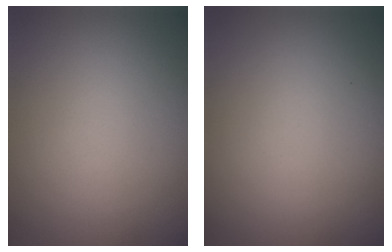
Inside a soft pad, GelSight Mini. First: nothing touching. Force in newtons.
{"total": 0.0}